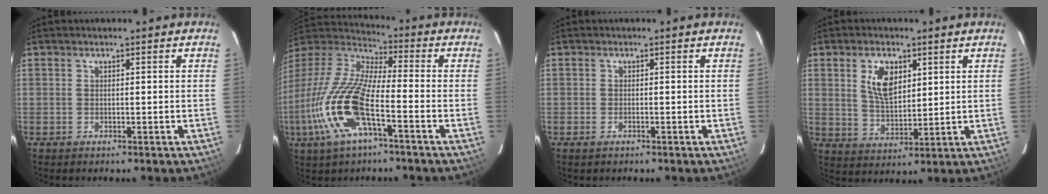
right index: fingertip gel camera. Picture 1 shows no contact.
{"total": 19.2, "force": [-7.6, 5.5, 16.8], "torque": [-0.346, -0.027, -0.158]}
{"total": 1.0, "force": [-0.7, 0.3, 0.6], "torque": [-0.012, -0.002, -0.014]}
{"total": 7.8, "force": [3.0, 4.2, 5.9], "torque": [-0.109, 0.006, 0.062]}